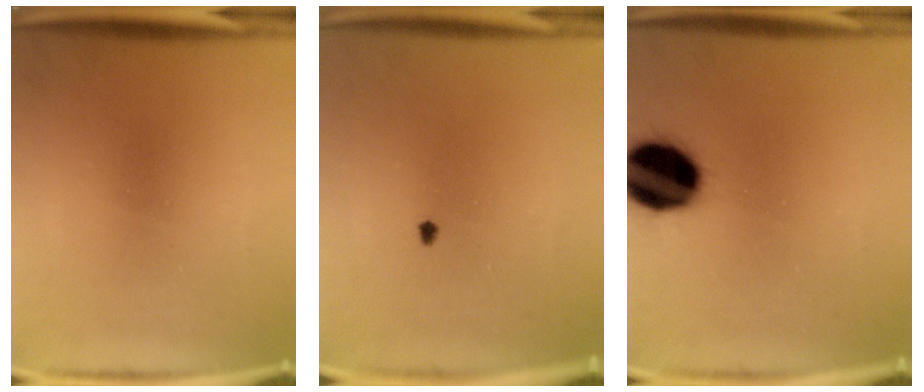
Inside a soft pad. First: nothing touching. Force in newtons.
{"total": 0.7}
{"total": 18.3}